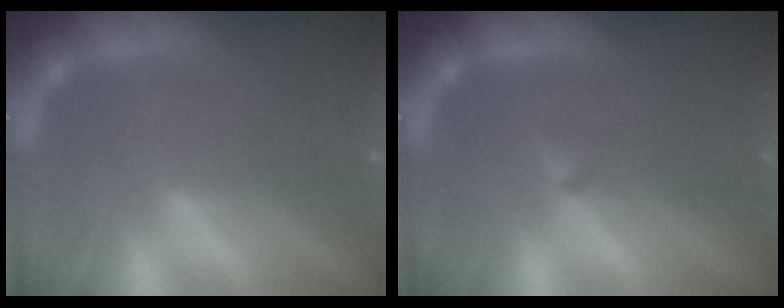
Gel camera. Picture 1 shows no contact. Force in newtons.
{"total": 0.9}